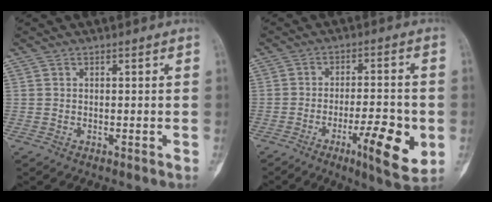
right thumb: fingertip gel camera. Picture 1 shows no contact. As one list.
[{"total": 12.1, "force": [-3.9, 2.9, 11.1], "torque": [-0.161, 0.004, -0.058]}]